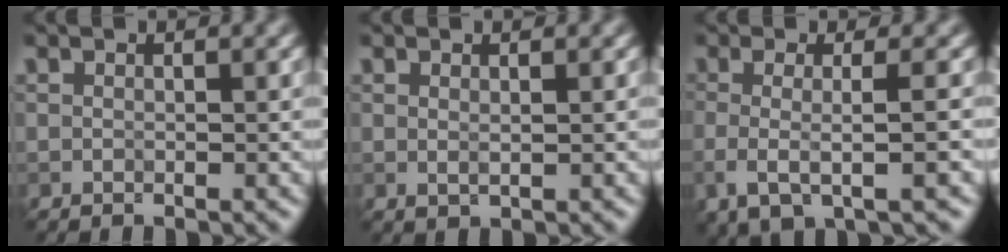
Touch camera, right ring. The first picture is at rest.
{"total": 0.7, "force": [0.3, 0.2, 0.6], "torque": [-0.015, -0.001, 0.005]}
{"total": 4.2, "force": [-0.5, 1.2, 3.9], "torque": [-0.068, -0.012, -0.013]}